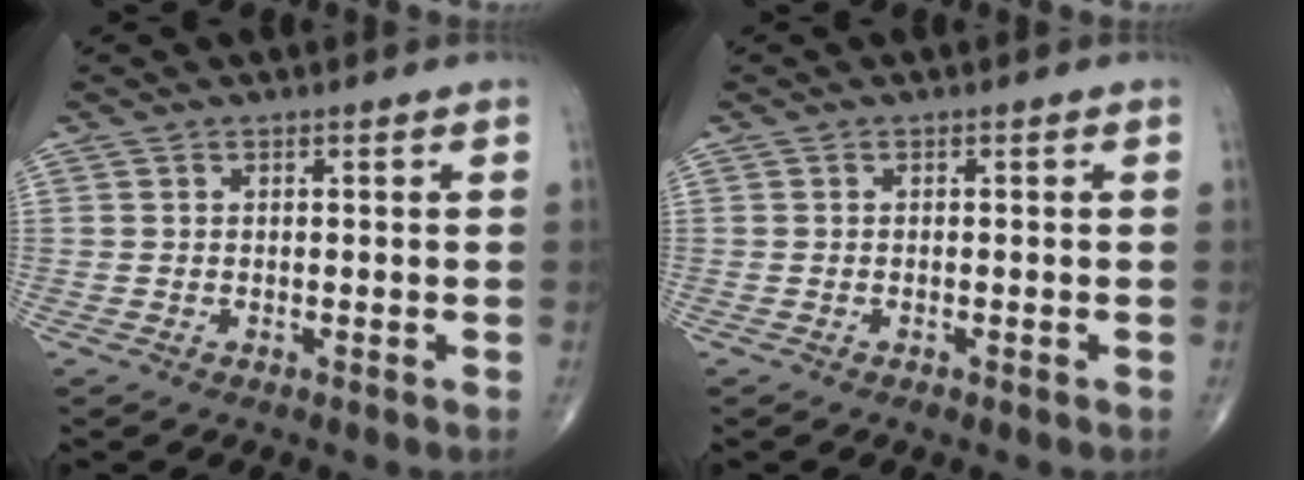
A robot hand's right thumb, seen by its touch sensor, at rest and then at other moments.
{"total": 0.7, "force": [-0.5, 0.2, 0.4], "torque": [-0.009, 0.000, -0.006]}